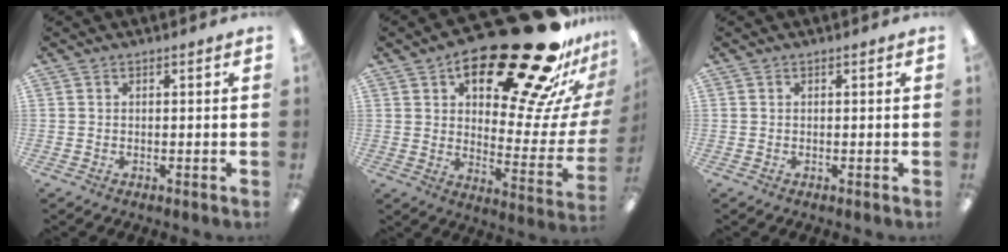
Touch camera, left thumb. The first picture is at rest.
{"total": 31.5, "force": [20.2, 12.4, 20.9], "torque": [-0.258, -0.138, 0.332]}
{"total": 0.0}